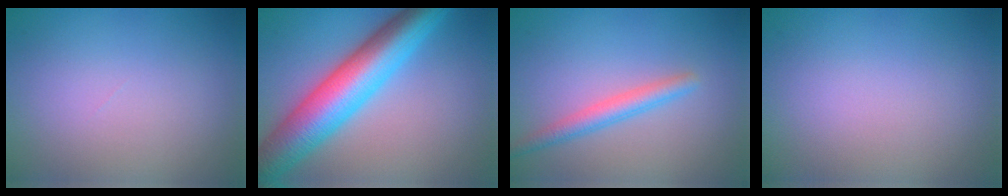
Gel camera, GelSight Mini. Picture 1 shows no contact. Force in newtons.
{"total": 10.0, "press": 10.0, "slide": 0.1}
{"total": 2.4, "press": 2.4, "slide": 0.1}
{"total": 0.0}